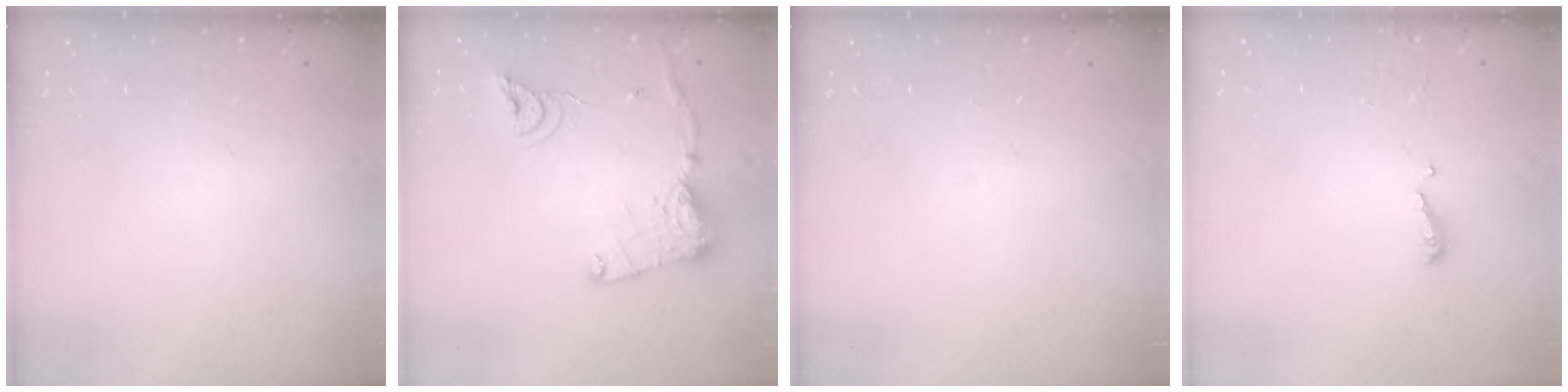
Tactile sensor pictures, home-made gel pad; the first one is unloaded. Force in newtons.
{"total": 15.3, "press": 15.3, "slide": 1.2}
{"total": 0.0}
{"total": 4.9, "press": 4.8, "slide": 0.4}